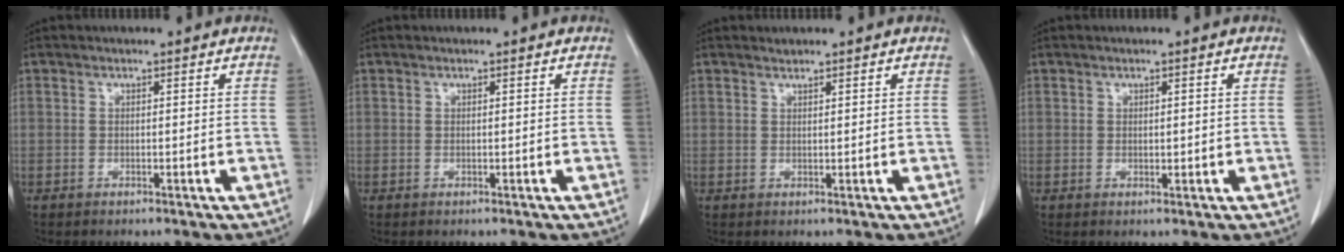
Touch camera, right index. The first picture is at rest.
{"total": 0.0}
{"total": 0.9, "force": [0.9, 0.3, 0.2], "torque": [-0.006, 0.005, 0.019]}
{"total": 1.6, "force": [-0.1, 1.0, 1.3], "torque": [-0.027, 0.000, 0.003]}